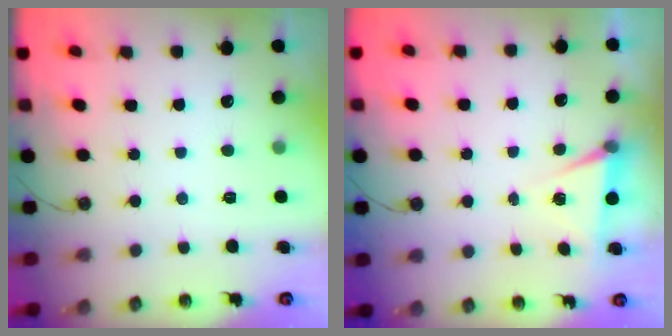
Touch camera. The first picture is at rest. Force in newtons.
{"total": 5.0, "press": 2.2, "slide": 4.5}